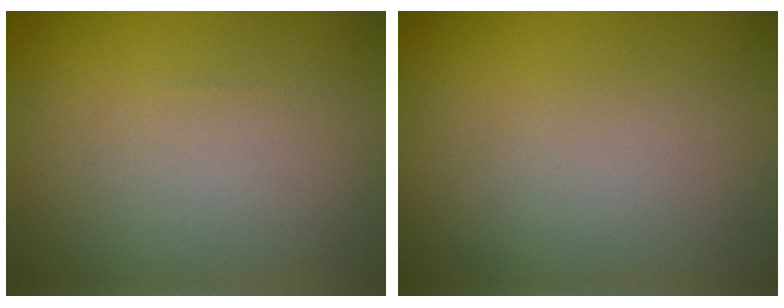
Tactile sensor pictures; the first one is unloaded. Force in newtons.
{"total": 0.0}